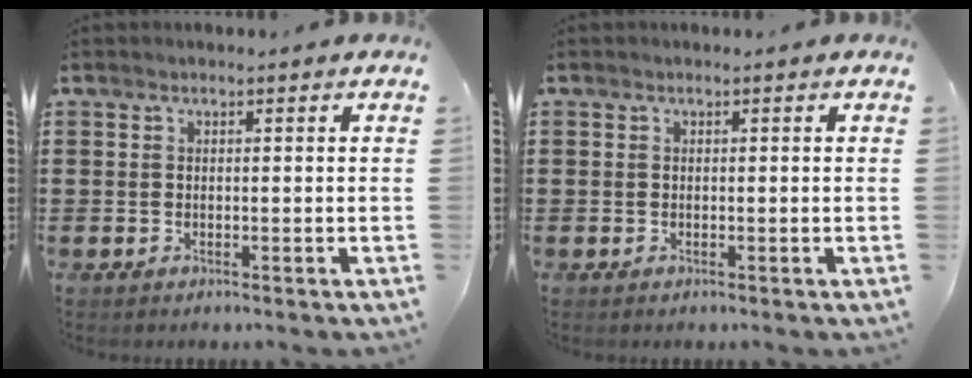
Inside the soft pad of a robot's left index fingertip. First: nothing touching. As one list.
[{"total": 0.0}]